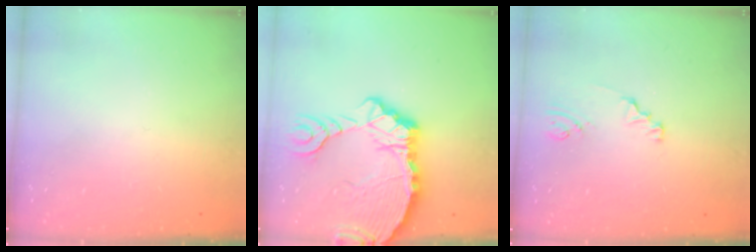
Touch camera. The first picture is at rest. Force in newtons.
{"total": 12.8, "press": 12.7, "slide": 1.6}
{"total": 1.7, "press": 1.7, "slide": 0.2}